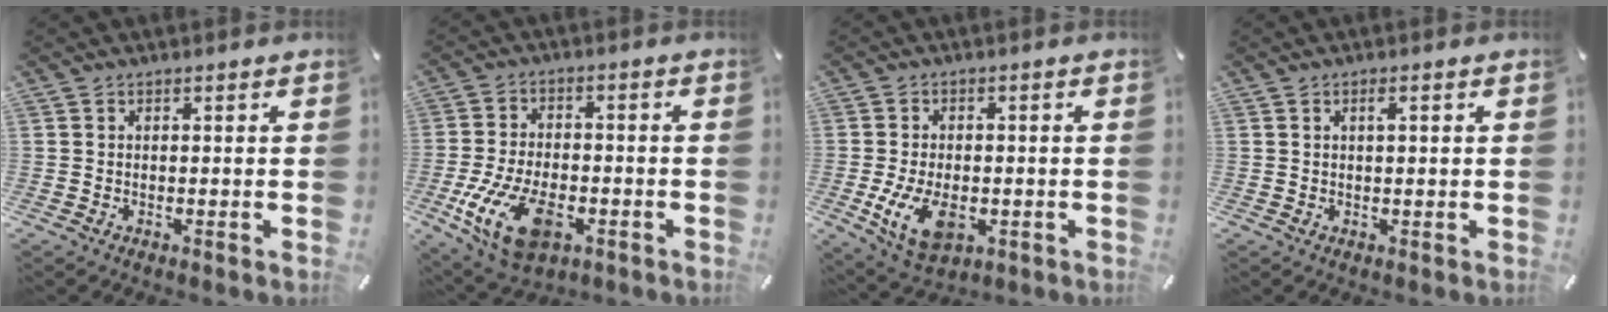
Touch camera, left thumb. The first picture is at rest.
{"total": 14.9, "force": [-5.3, 8.6, 10.9], "torque": [-0.218, 0.013, -0.089]}
{"total": 10.1, "force": [-2.4, 6.3, 7.5], "torque": [-0.156, -0.003, -0.039]}
{"total": 1.8, "force": [0.5, 0.5, 1.6], "torque": [-0.023, 0.000, 0.005]}